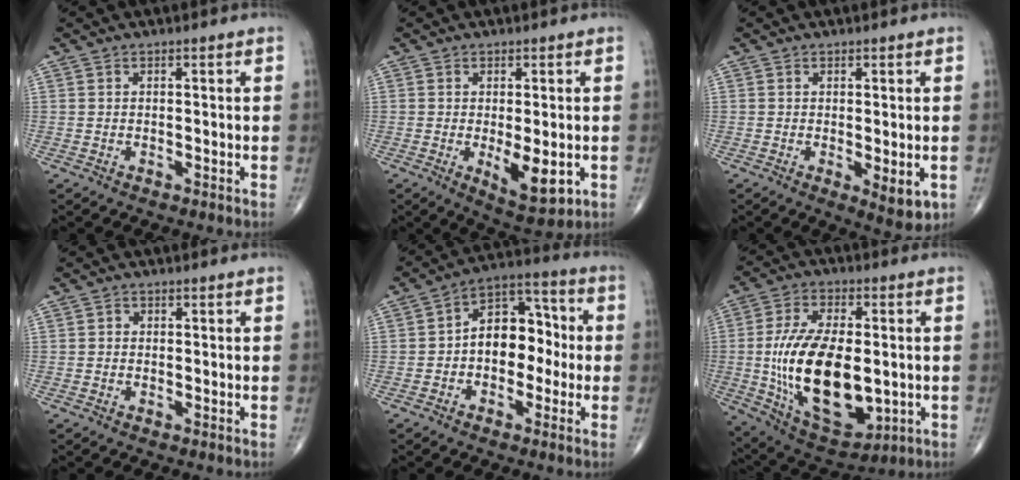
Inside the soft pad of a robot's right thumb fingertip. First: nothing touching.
{"total": 7.7, "force": [-1.6, 3.0, 7.0], "torque": [-0.096, -0.021, -0.014]}
{"total": 5.2, "force": [-1.1, 1.8, 4.7], "torque": [-0.063, -0.016, -0.009]}
{"total": 0.7, "force": [-0.1, 0.6, 0.2], "torque": [0.001, 0.002, -0.005]}
{"total": 11.4, "force": [-0.8, 7.8, 8.3], "torque": [-0.086, 0.042, -0.027]}
{"total": 22.5, "force": [-1.9, 11.7, 19.1], "torque": [-0.337, -0.010, -0.009]}